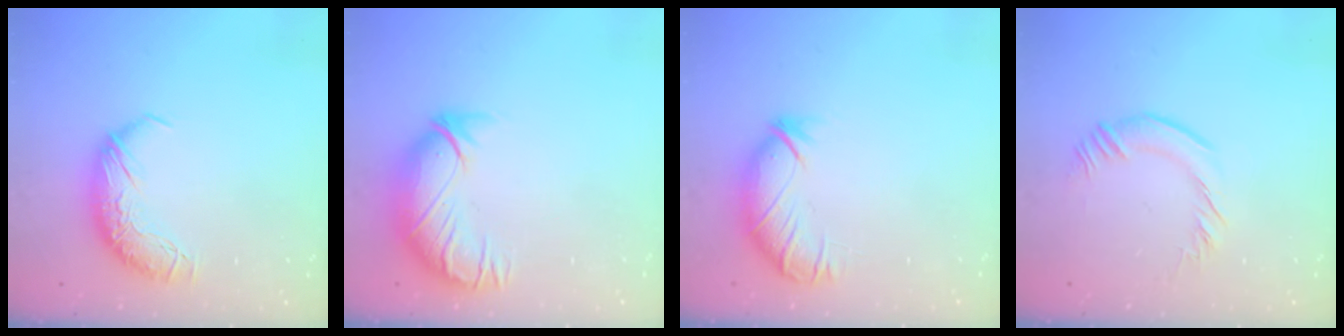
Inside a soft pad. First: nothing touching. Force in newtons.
{"total": 3.0, "press": 0.4, "slide": 2.9}
{"total": 2.7, "press": 2.6, "slide": 0.9}
{"total": 0.9, "press": 0.3, "slide": 0.8}